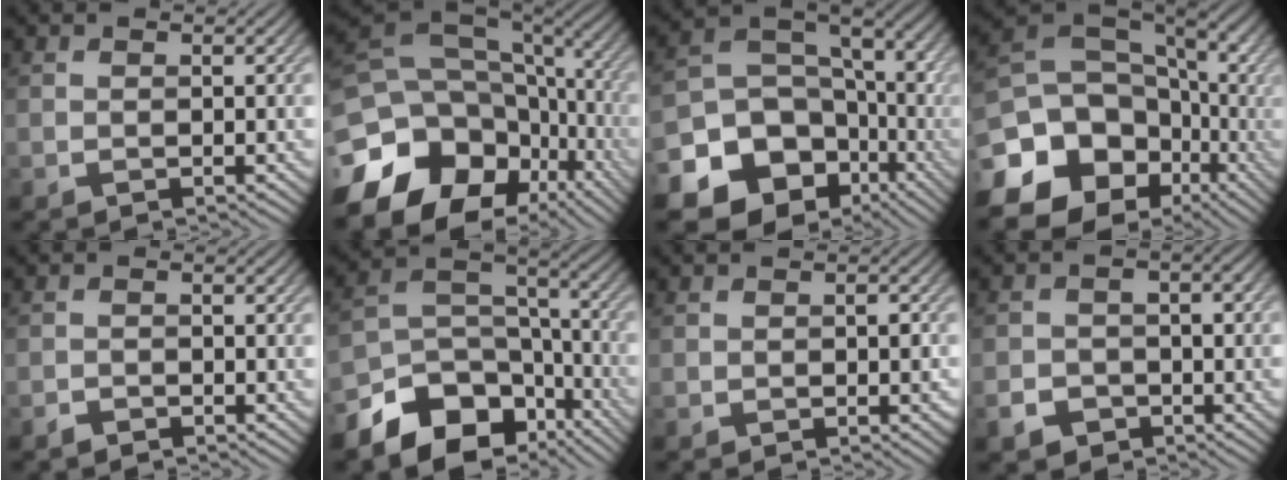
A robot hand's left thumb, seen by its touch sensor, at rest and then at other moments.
{"total": 18.8, "force": [-7.7, 14.4, 9.3], "torque": [-0.233, -0.023, -0.093]}
{"total": 20.2, "force": [-8.9, 16.5, 7.6], "torque": [-0.186, -0.048, -0.134]}
{"total": 20.5, "force": [-7.6, 16.4, 9.6], "torque": [-0.234, -0.040, -0.121]}
{"total": 1.2, "force": [-1.0, 0.5, 0.3], "torque": [-0.004, 0.000, -0.022]}
{"total": 14.1, "force": [-9.1, 8.5, 6.7], "torque": [-0.166, -0.037, -0.148]}
{"total": 1.4, "force": [-0.3, 0.8, 1.2], "torque": [-0.014, -0.002, -0.002]}
{"total": 5.0, "force": [-2.4, 3.9, 2.1], "torque": [-0.025, -0.006, -0.042]}